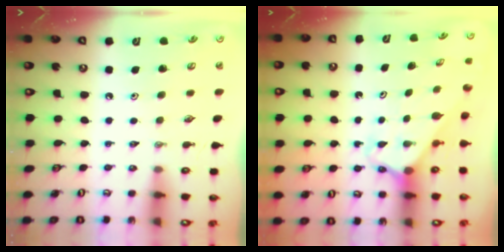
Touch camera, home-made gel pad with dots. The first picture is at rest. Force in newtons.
{"total": 2.4, "press": 2.4, "slide": 0.2}